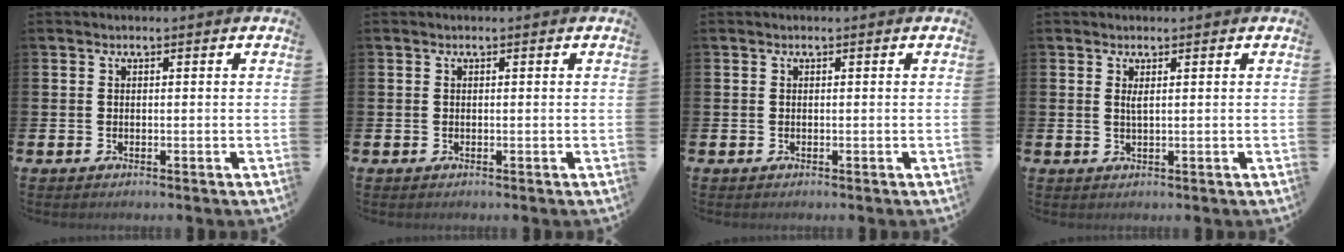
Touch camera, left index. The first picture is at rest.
{"total": 0.0}
{"total": 0.0}
{"total": 1.0, "force": [0.6, 0.1, 0.8], "torque": [-0.015, 0.001, 0.010]}